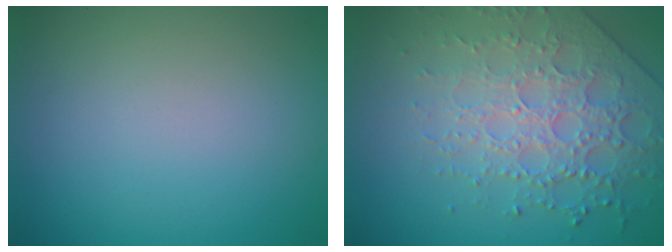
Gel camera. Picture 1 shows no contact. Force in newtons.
{"total": 4.8, "press": 4.5, "slide": 1.6}